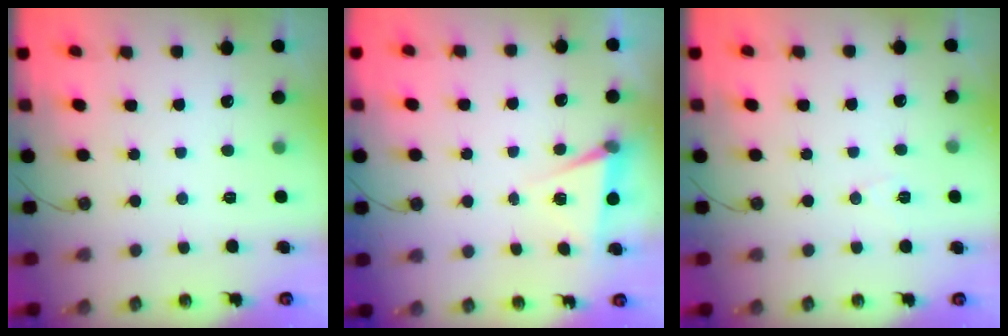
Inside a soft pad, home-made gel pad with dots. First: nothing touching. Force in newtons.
{"total": 5.1, "press": 2.5, "slide": 4.5}
{"total": 5.5, "press": 4.5, "slide": 3.3}